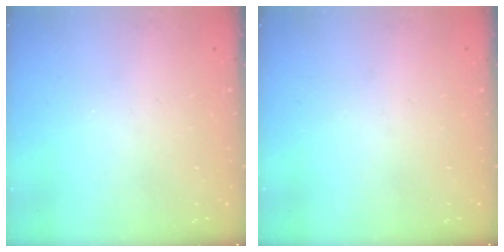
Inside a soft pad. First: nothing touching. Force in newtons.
{"total": 0.0}